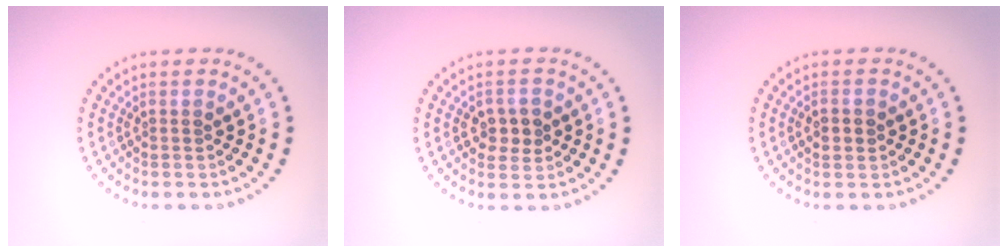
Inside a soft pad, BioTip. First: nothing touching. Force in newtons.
{"total": 2.4, "press": 2.4, "slide": 0.3}
{"total": 1.8, "press": 1.8, "slide": 0.1}